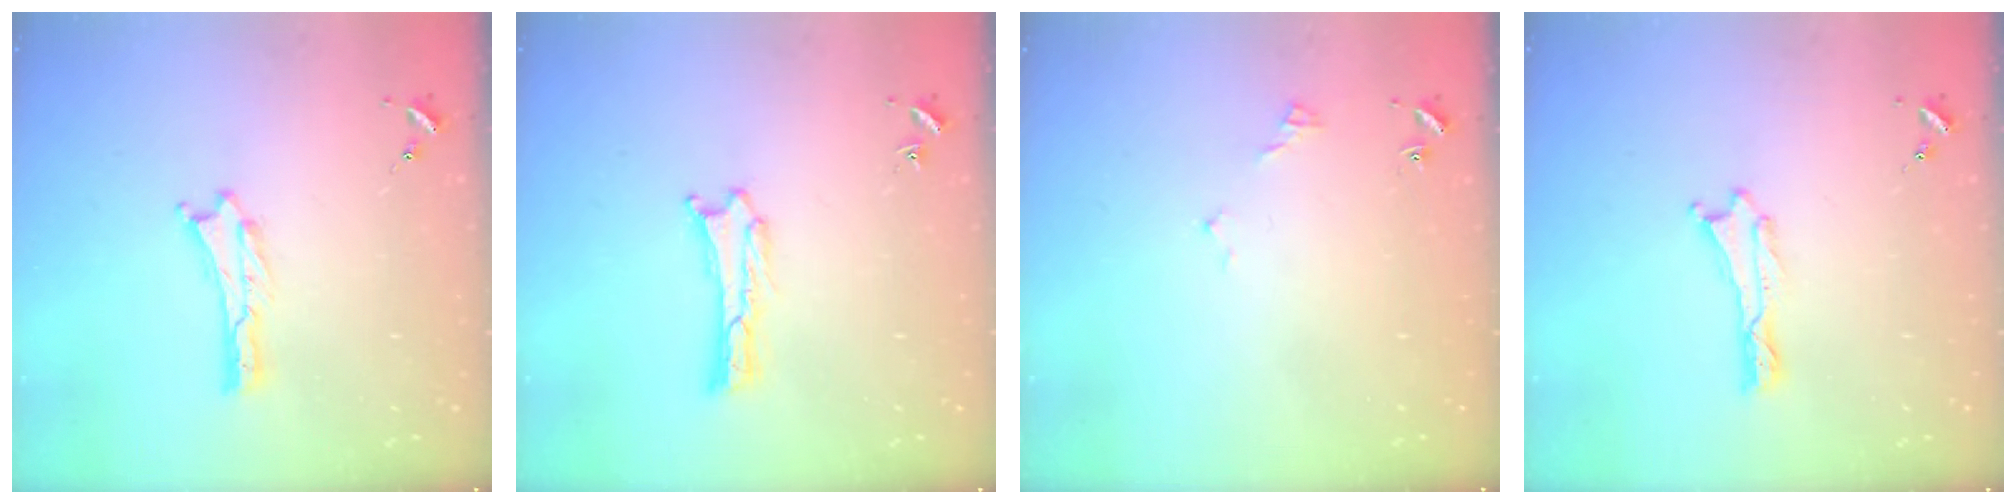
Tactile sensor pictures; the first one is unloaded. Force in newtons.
{"total": 0.8, "press": 0.8, "slide": 0.0}
{"total": 2.9, "press": 2.9, "slide": 0.3}
{"total": 0.0}